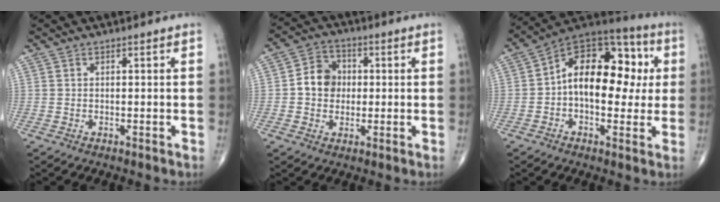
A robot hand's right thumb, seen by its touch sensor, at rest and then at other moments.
{"total": 7.3, "force": [0.1, 6.2, 3.7], "torque": [-0.038, 0.016, -0.009]}
{"total": 19.0, "force": [1.3, 11.5, 15.0], "torque": [-0.187, 0.039, 0.011]}